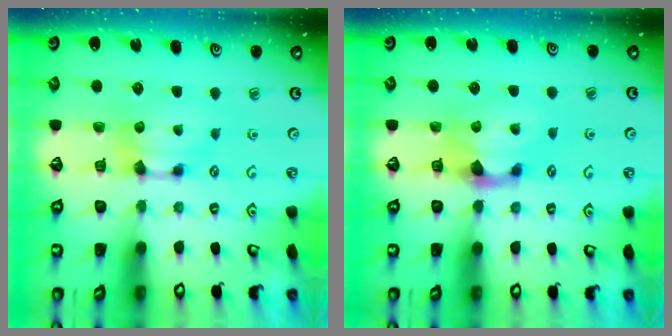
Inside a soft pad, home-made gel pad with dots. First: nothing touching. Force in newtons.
{"total": 1.4, "press": 0.9, "slide": 1.0}